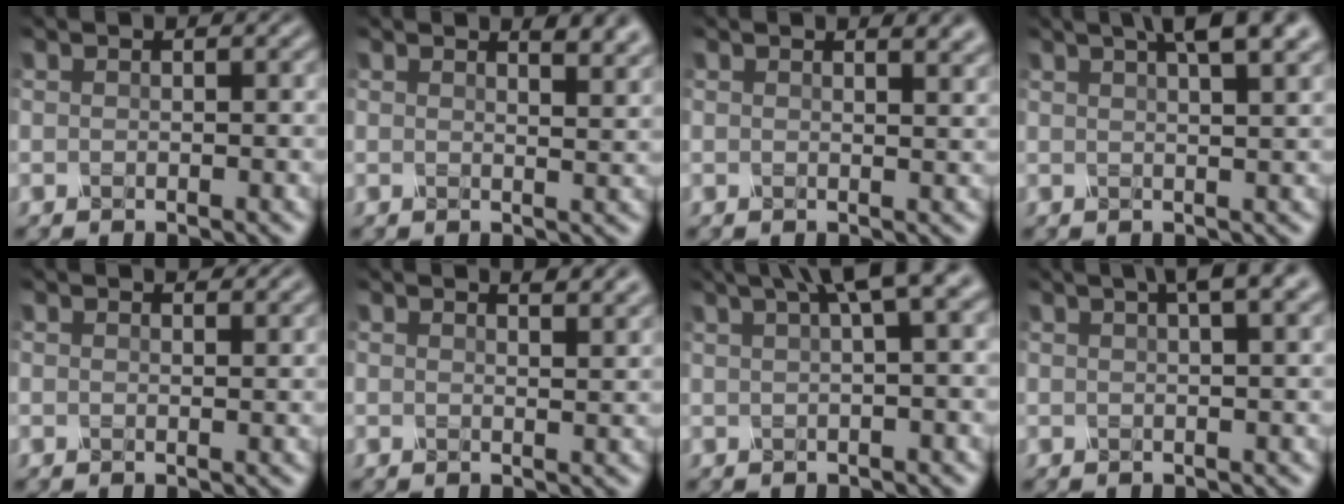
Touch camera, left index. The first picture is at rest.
{"total": 3.9, "force": [2.9, 1.3, 2.2], "torque": [-0.014, 0.015, 0.022]}
{"total": 3.0, "force": [2.2, 1.1, 1.7], "torque": [-0.008, 0.012, 0.018]}
{"total": 6.6, "force": [4.0, 2.2, 4.8], "torque": [-0.043, 0.032, 0.028]}
{"total": 1.4, "force": [1.4, 0.2, 0.4], "torque": [-0.009, 0.000, 0.017]}
{"total": 3.0, "force": [2.4, 0.9, 1.5], "torque": [-0.008, 0.014, 0.015]}
{"total": 5.3, "force": [2.7, 1.0, 4.4], "torque": [-0.052, 0.023, 0.041]}
{"total": 3.8, "force": [2.1, 0.7, 3.1], "torque": [-0.038, 0.014, 0.023]}